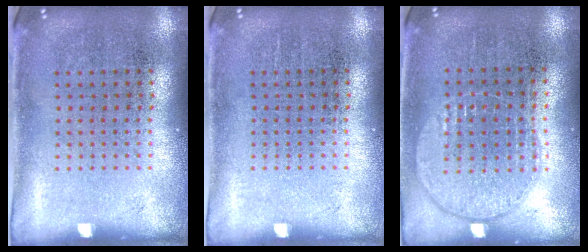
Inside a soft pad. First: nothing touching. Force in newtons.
{"total": 0.0}
{"total": 0.9, "press": 0.9, "slide": 0.3}